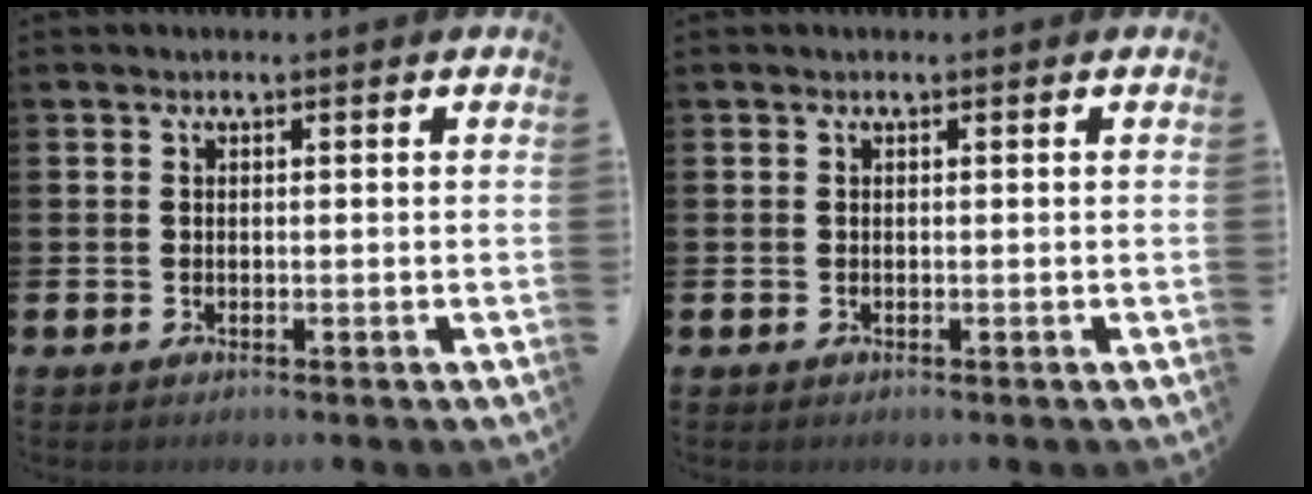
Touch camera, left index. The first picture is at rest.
{"total": 0.0}